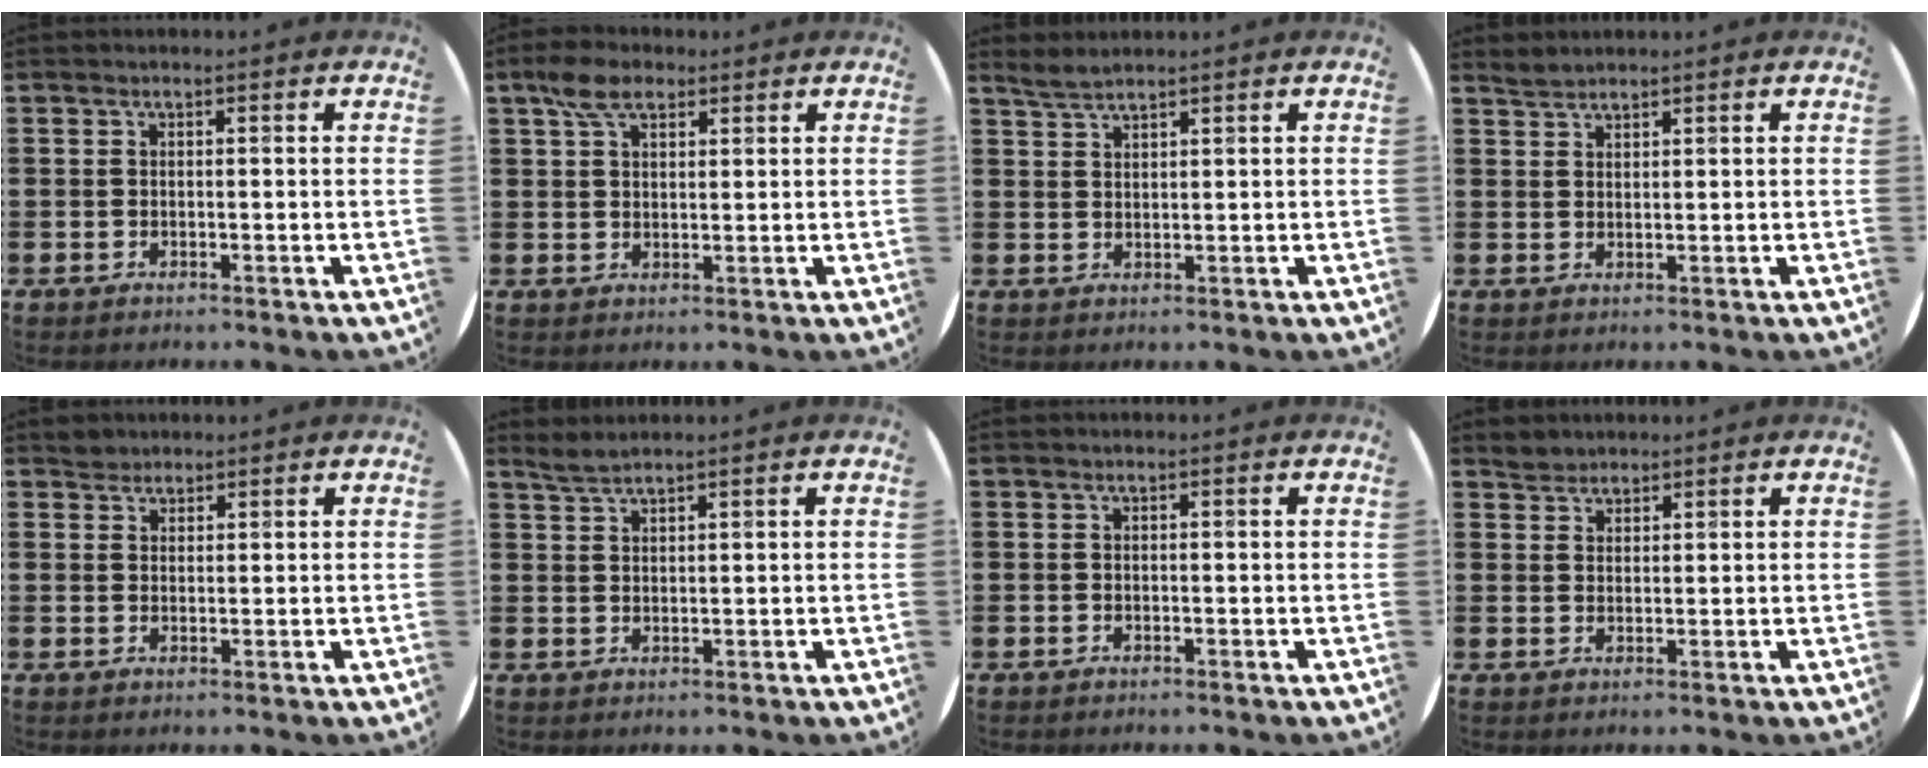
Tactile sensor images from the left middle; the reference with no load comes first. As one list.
[{"total": 4.9, "force": [3.3, 2.5, 2.7], "torque": [-0.054, 0.007, 0.061]}, {"total": 2.0, "force": [1.9, 0.1, 0.6], "torque": [-0.016, 0.001, 0.038]}, {"total": 1.5, "force": [1.5, 0.2, -0.1], "torque": [-0.002, 0.002, 0.030]}, {"total": 1.7, "force": [1.6, 0.6, -0.3], "torque": [0.009, -0.001, 0.031]}, {"total": 1.9, "force": [1.8, -0.1, 0.4], "torque": [-0.012, 0.002, 0.035]}, {"total": 0.0}, {"total": 1.9, "force": [1.8, 0.7, -0.2], "torque": [0.000, 0.004, 0.037]}]